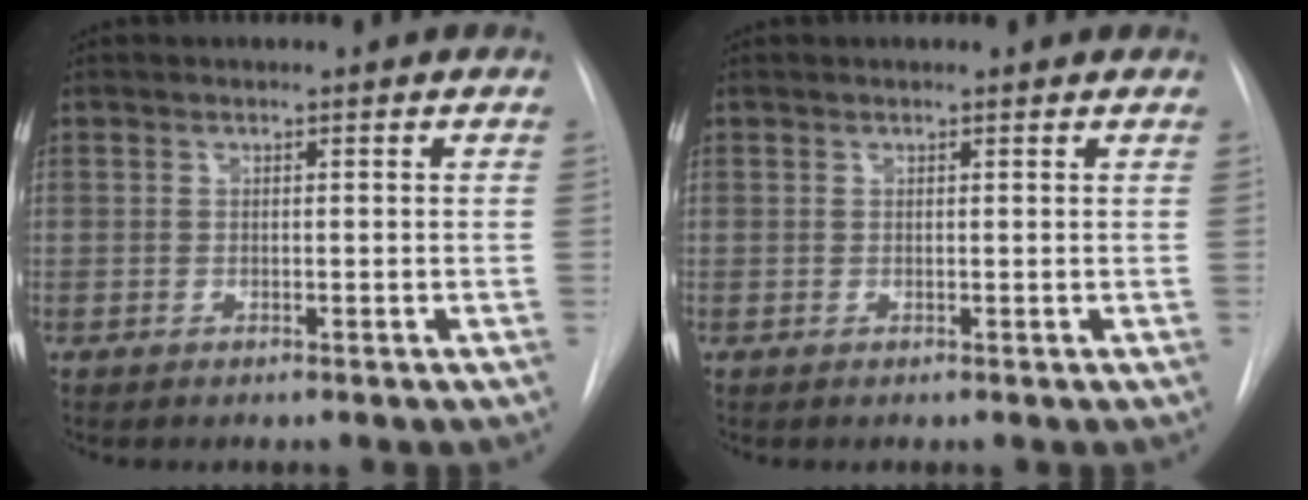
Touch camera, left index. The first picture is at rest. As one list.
[{"total": 1.5, "force": [1.4, 0.3, 0.5], "torque": [-0.013, 0.013, 0.014]}]